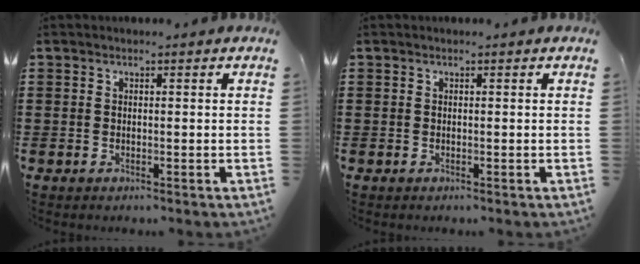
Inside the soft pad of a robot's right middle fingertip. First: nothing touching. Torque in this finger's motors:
{"motor_torque": [-0.04, -0.04, 0.03, -0.01]}